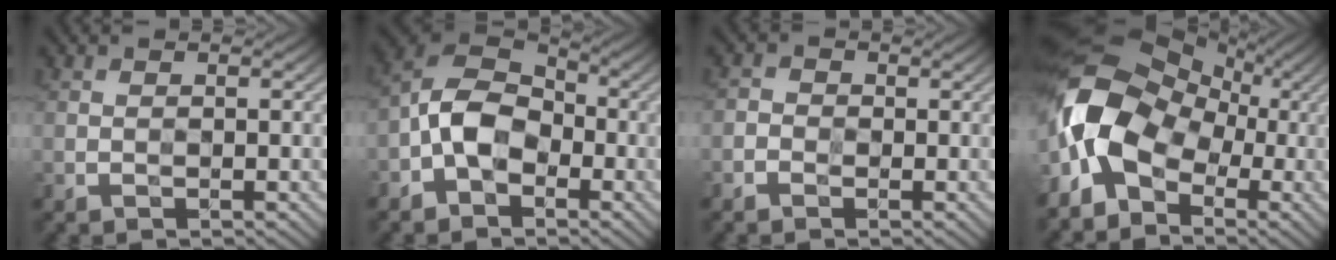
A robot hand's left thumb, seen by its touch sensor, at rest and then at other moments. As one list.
[{"total": 7.5, "force": [-2.4, 5.2, 4.9], "torque": [-0.101, 0.008, -0.068]}, {"total": 1.4, "force": [-0.7, 1.2, 0.2], "torque": [0.003, 0.001, -0.025]}, {"total": 13.8, "force": [-2.1, 9.7, 9.6], "torque": [-0.229, -0.001, -0.057]}]